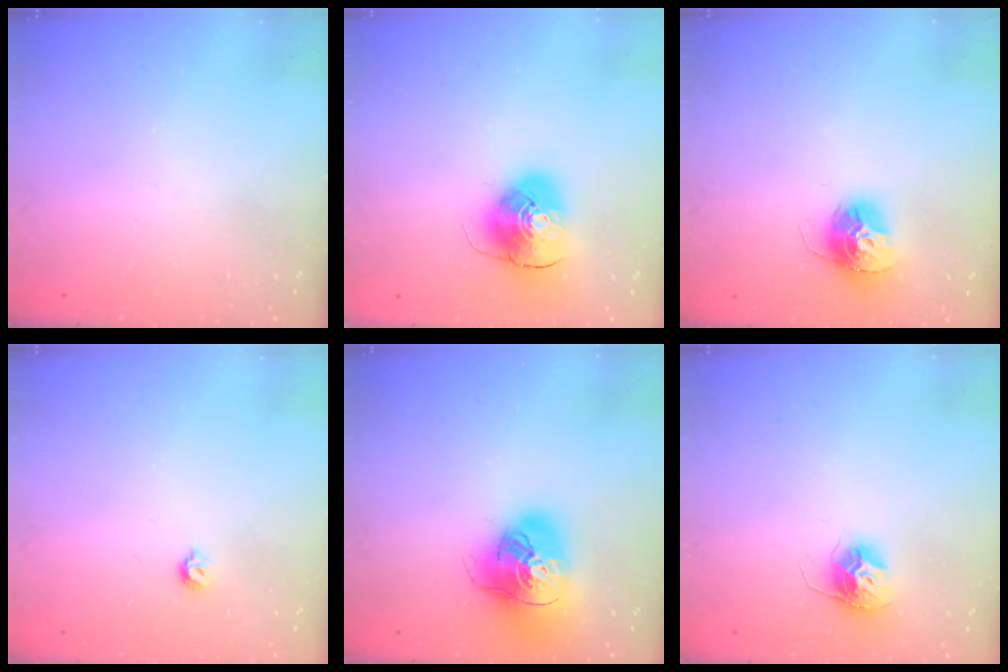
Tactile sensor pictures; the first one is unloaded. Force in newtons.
{"total": 9.7, "press": 9.6, "slide": 1.4}
{"total": 13.1, "press": 13.0, "slide": 1.1}
{"total": 4.1, "press": 4.0, "slide": 0.8}
{"total": 19.6, "press": 19.4, "slide": 2.7}
{"total": 11.4, "press": 11.4, "slide": 0.9}